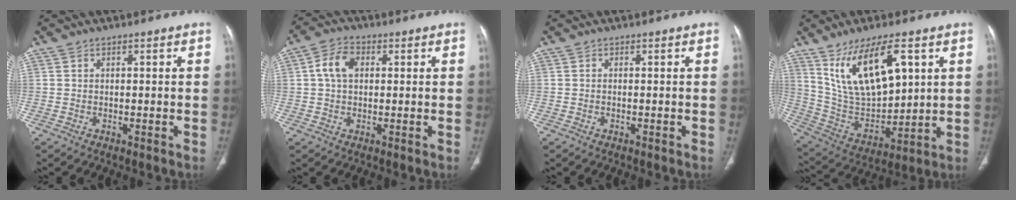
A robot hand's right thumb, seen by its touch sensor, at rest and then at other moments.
{"total": 5.8, "force": [1.2, 3.9, 4.0], "torque": [-0.076, 0.013, 0.017]}
{"total": 0.0}
{"total": 17.7, "force": [7.9, 7.8, 13.8], "torque": [-0.222, -0.031, 0.167]}